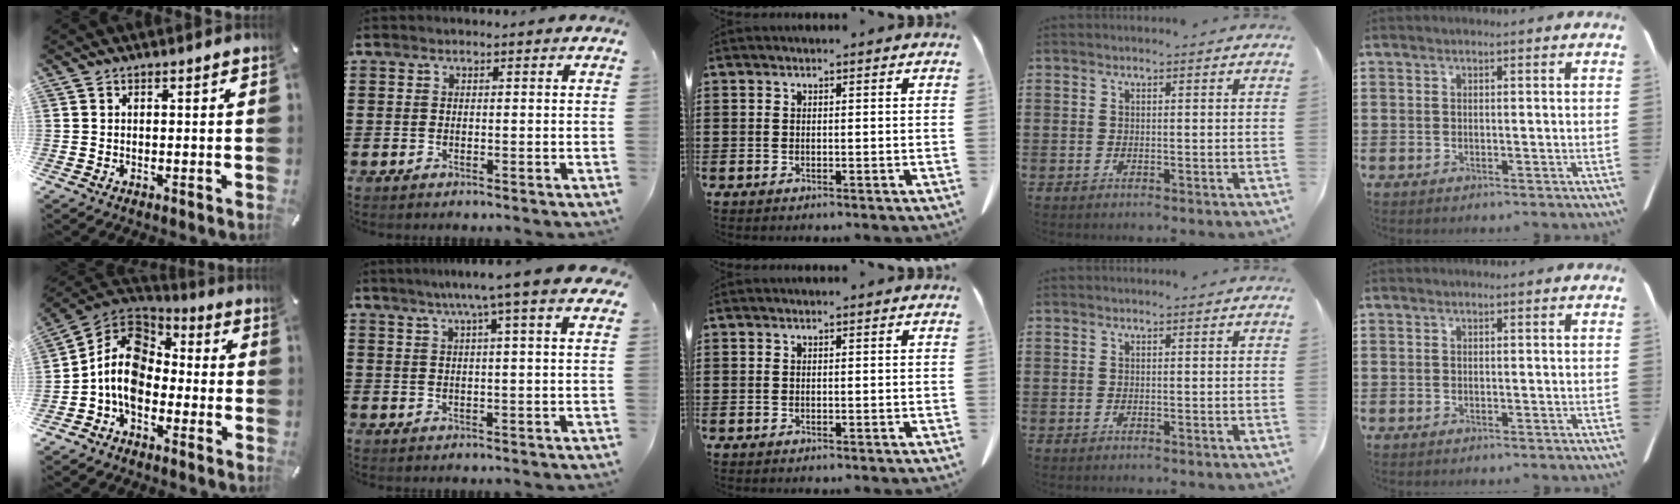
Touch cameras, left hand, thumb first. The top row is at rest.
{"thumb": {"total": 11.6, "force": [-3.3, 8.6, 7.0], "torque": [-0.161, 0.023, -0.066]}, "index": {"total": 6.0, "force": [3.5, -0.5, 4.9], "torque": [-0.104, -0.005, 0.056]}}